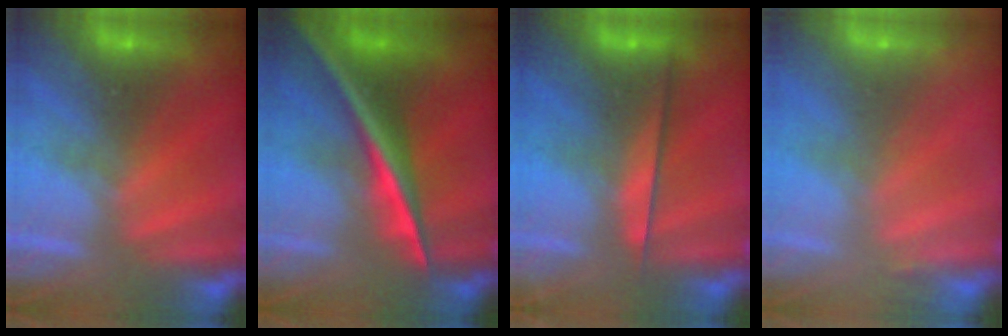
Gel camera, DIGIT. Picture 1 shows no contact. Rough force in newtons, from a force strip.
{"total": 2.6}
{"total": 2.4}
{"total": 2.2}